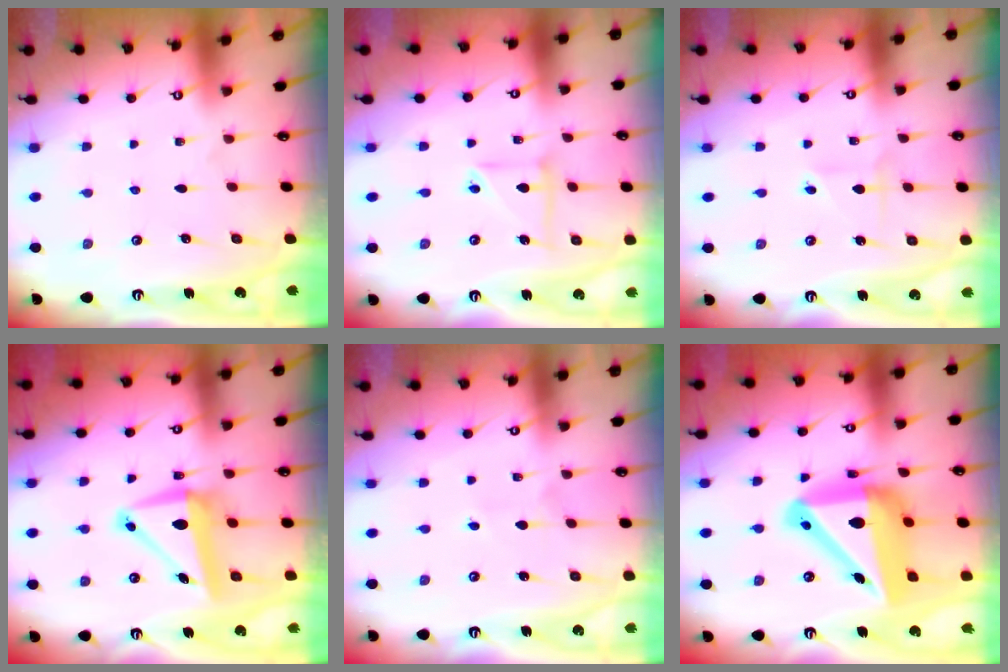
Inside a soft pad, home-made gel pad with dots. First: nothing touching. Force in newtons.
{"total": 5.9, "press": 5.8, "slide": 0.5}
{"total": 2.5, "press": 2.4, "slide": 0.6}
{"total": 8.6, "press": 8.3, "slide": 2.2}
{"total": 2.7, "press": 2.7, "slide": 0.2}
{"total": 20.9, "press": 20.7, "slide": 2.7}